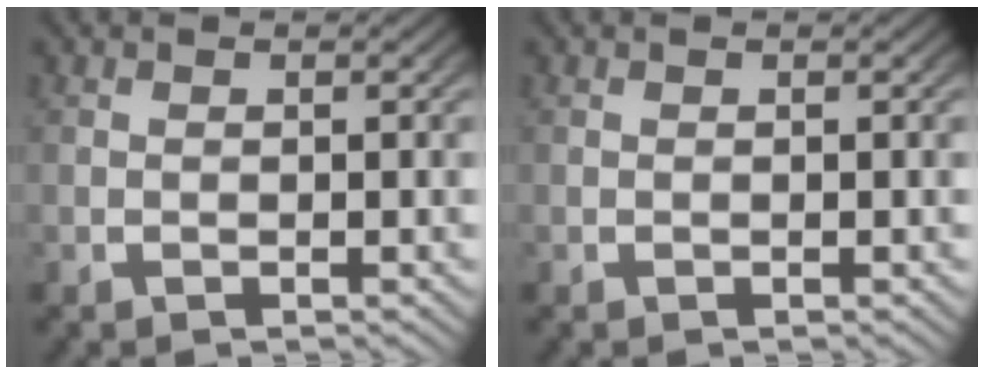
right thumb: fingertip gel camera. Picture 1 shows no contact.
{"total": 0.0}